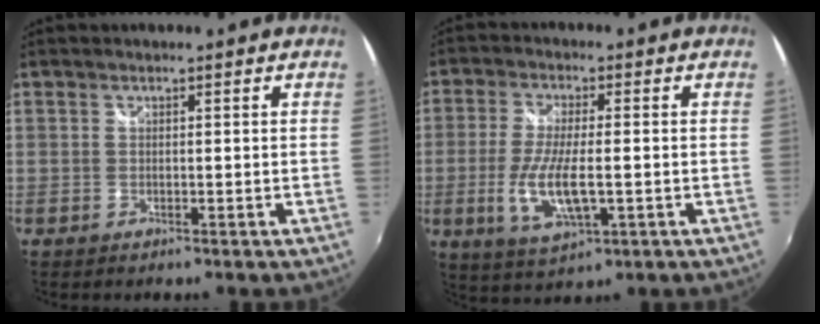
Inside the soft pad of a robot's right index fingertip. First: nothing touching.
{"total": 10.3, "force": [-2.3, 3.2, 9.6], "torque": [-0.194, -0.016, -0.040]}